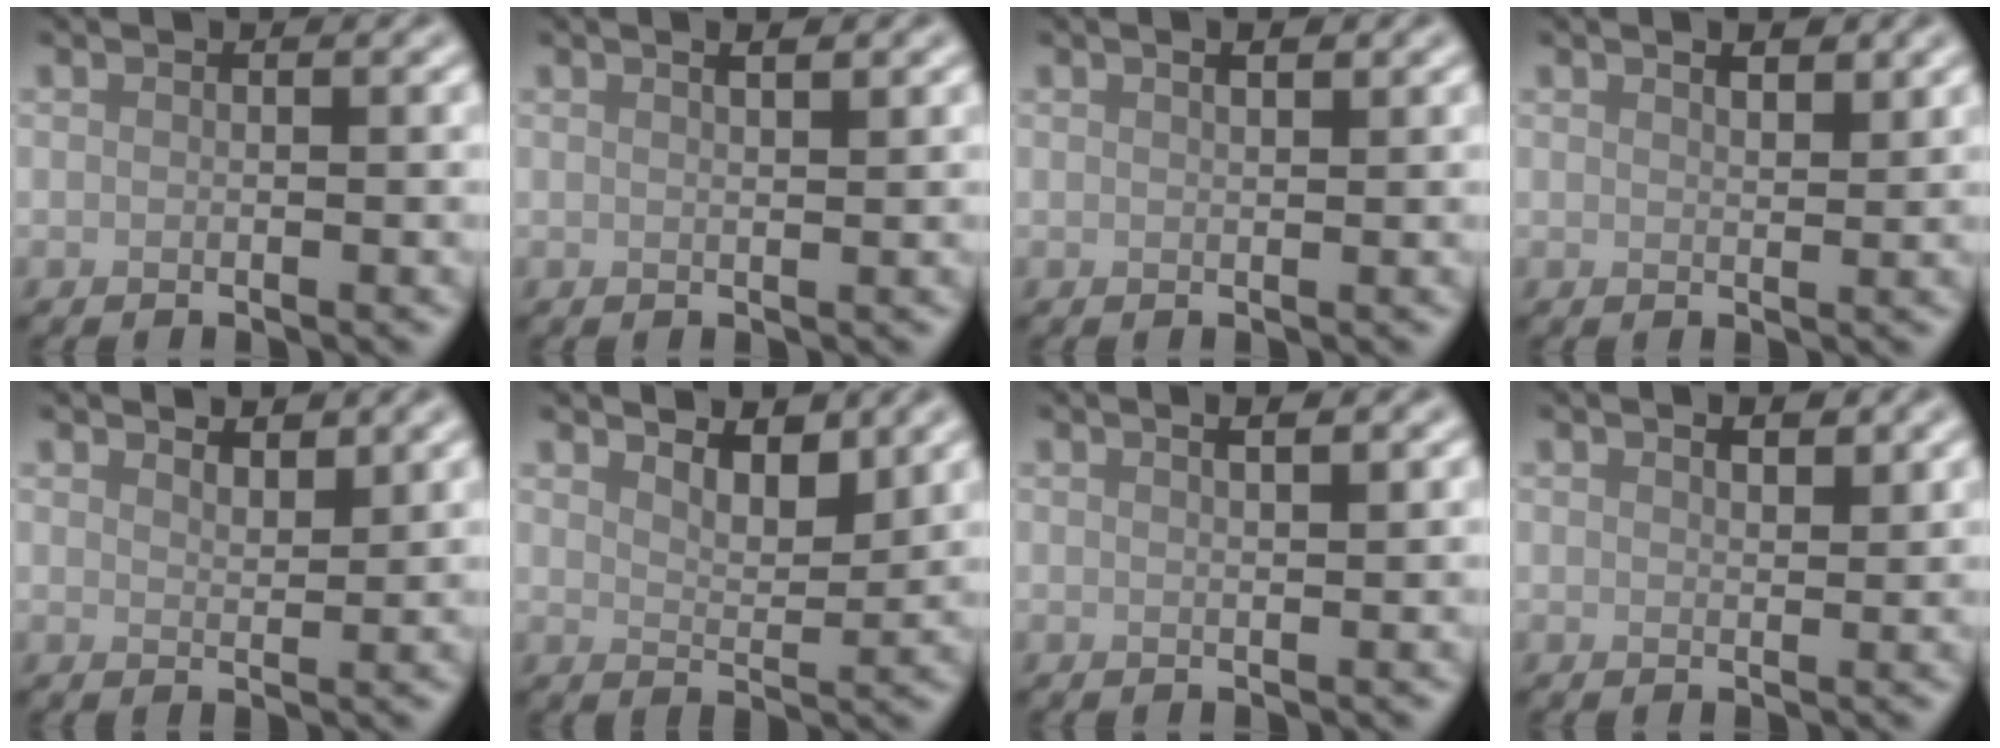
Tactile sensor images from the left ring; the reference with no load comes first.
{"total": 1.5, "force": [0.9, 0.4, 1.1], "torque": [-0.011, 0.003, 0.010]}
{"total": 1.1, "force": [0.7, 0.2, 0.7], "torque": [-0.012, 0.001, 0.013]}
{"total": 1.7, "force": [1.2, 0.5, 1.0], "torque": [-0.015, 0.001, 0.023]}
{"total": 2.1, "force": [2.0, 0.4, 0.6], "torque": [-0.008, 0.001, 0.031]}
{"total": 3.2, "force": [2.7, 0.9, 1.4], "torque": [-0.029, -0.005, 0.039]}
{"total": 1.8, "force": [1.1, 0.6, 1.4], "torque": [-0.009, 0.004, 0.006]}
{"total": 1.6, "force": [1.1, 0.6, 0.9], "torque": [-0.013, 0.000, 0.021]}